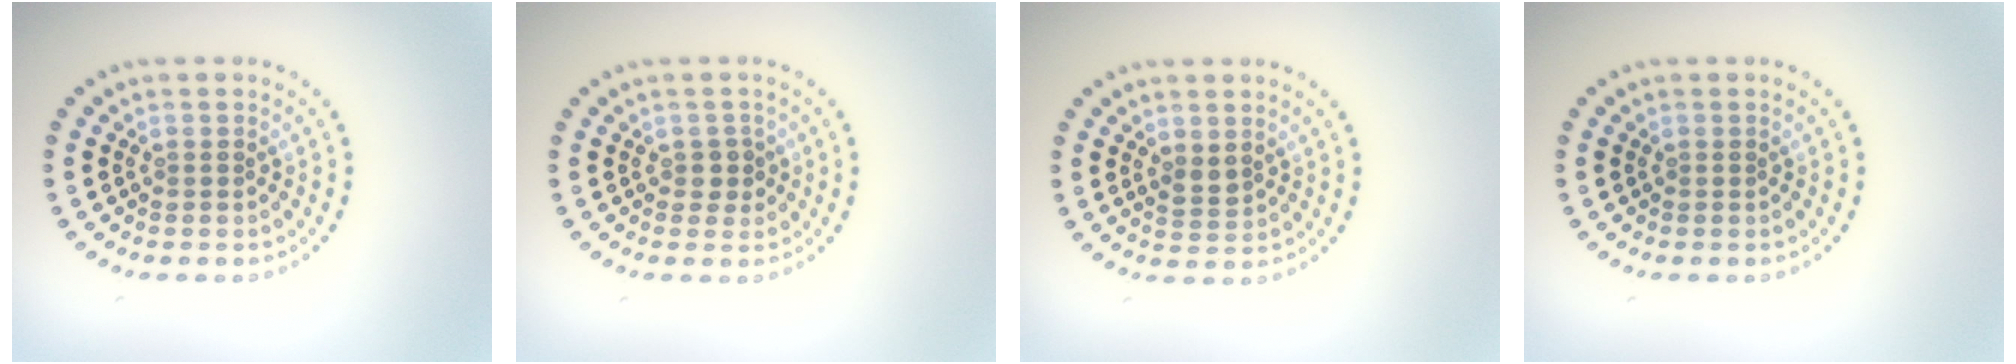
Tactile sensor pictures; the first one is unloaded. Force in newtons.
{"total": 1.4, "press": 1.3, "slide": 0.7}
{"total": 1.2, "press": 1.1, "slide": 0.5}
{"total": 0.0}